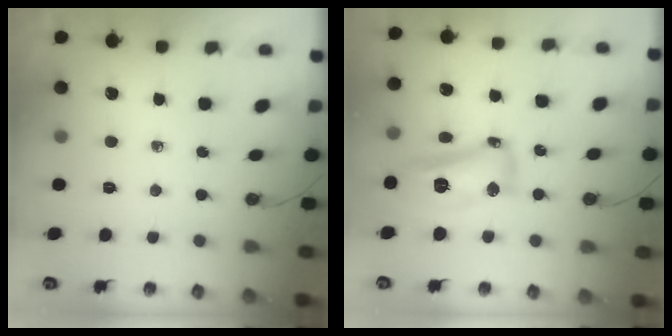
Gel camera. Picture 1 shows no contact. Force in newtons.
{"total": 14.0, "press": 13.9, "slide": 1.6}